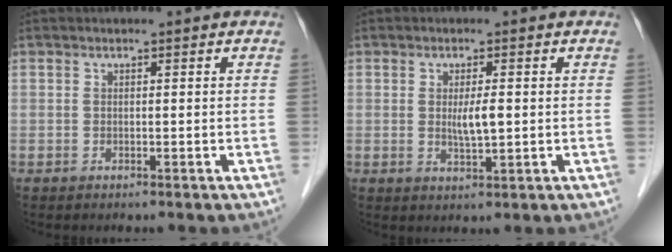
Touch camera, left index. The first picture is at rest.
{"total": 3.3, "force": [0.2, 0.6, 3.2], "torque": [-0.060, -0.004, 0.006]}